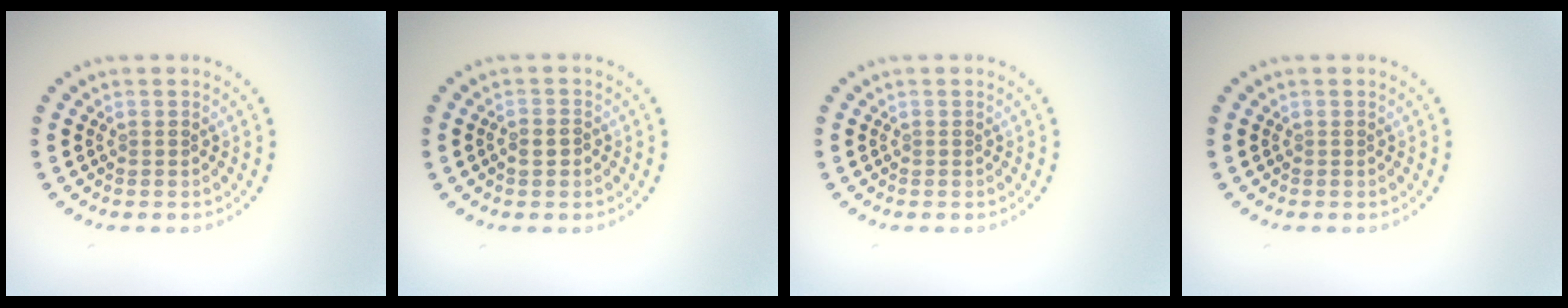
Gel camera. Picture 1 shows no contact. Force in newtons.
{"total": 1.6, "press": 1.4, "slide": 0.6}
{"total": 0.0}
{"total": 0.0}